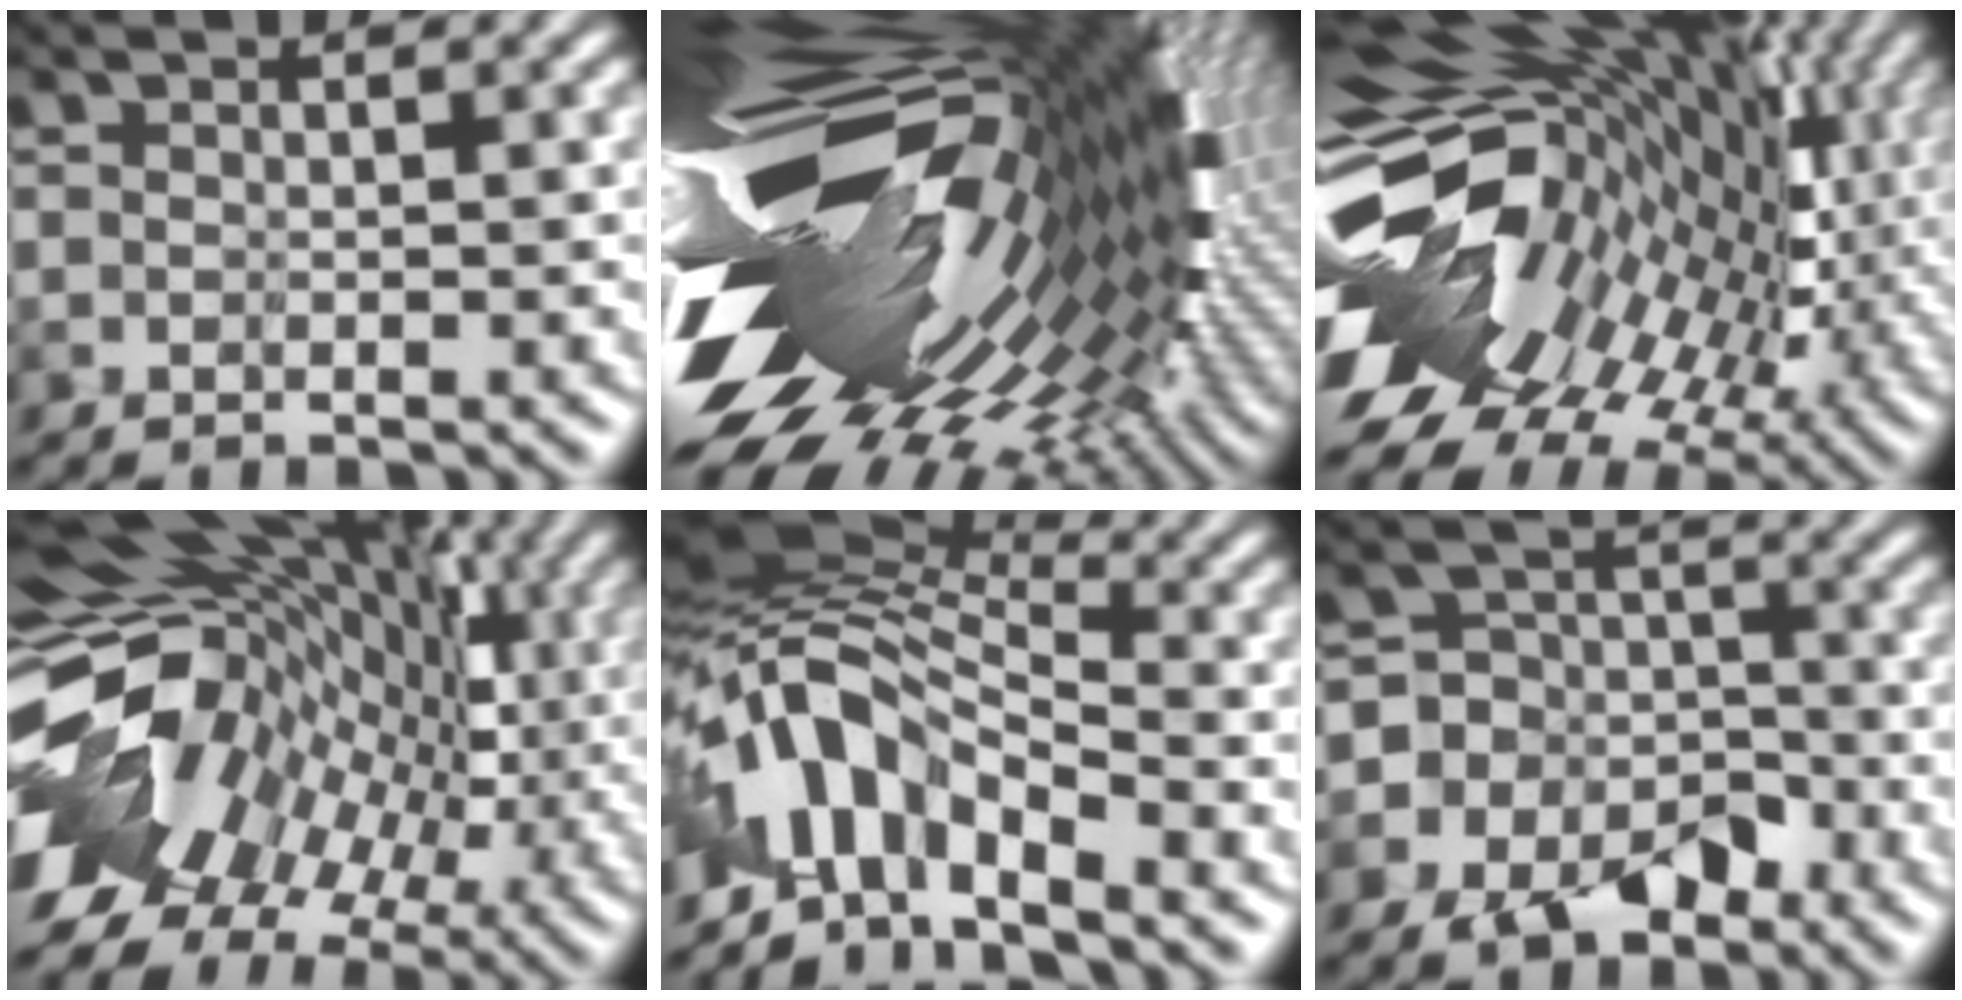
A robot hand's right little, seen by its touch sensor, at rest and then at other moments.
{"total": 17.8, "force": [-1.0, 8.3, 15.7], "torque": [-0.270, -0.039, -0.021]}
{"total": 15.2, "force": [-0.6, 8.9, 12.3], "torque": [-0.194, -0.013, -0.003]}
{"total": 13.3, "force": [-0.9, 9.0, 9.8], "torque": [-0.165, 0.013, -0.003]}
{"total": 5.9, "force": [-4.2, 1.9, 3.7], "torque": [-0.060, 0.018, -0.087]}
{"total": 4.9, "force": [-3.6, 3.3, 0.2], "torque": [0.016, 0.003, -0.094]}